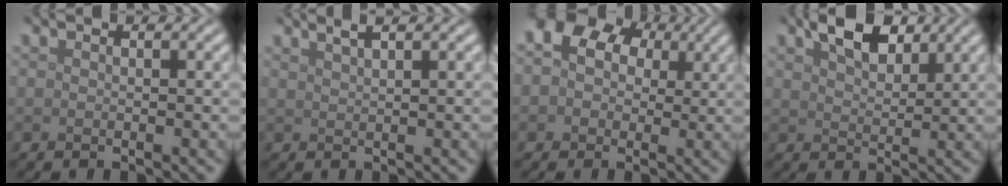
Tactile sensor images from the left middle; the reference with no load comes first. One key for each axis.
{"total": 2.3, "fx": 1.7, "fy": 0.7, "fz": 1.5, "tx": -0.005, "ty": 0.006, "tz": 0.012}
{"total": 8.9, "fx": 2.9, "fy": 7.2, "fz": 4.3, "tx": -0.059, "ty": 0.036, "tz": 0.003}
{"total": 4.5, "fx": 2.9, "fy": 2.1, "fz": 2.6, "tx": -0.046, "ty": 0.009, "tz": 0.048}